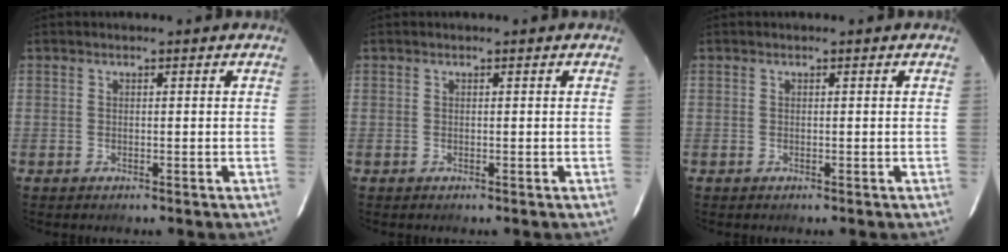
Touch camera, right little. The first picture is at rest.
{"total": 0.0}
{"total": 0.0}